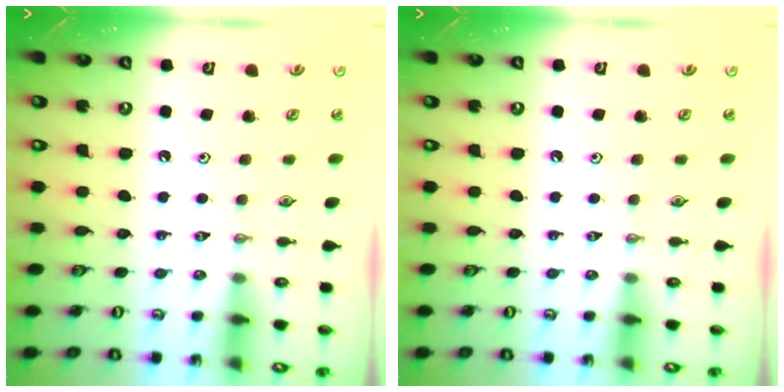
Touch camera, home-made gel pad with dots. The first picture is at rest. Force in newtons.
{"total": 0.0}